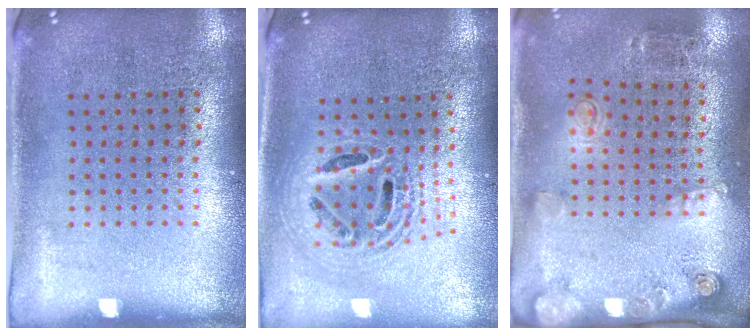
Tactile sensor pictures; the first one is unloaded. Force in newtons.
{"total": 2.0, "press": 1.6, "slide": 1.3}
{"total": 2.1, "press": 1.3, "slide": 1.6}